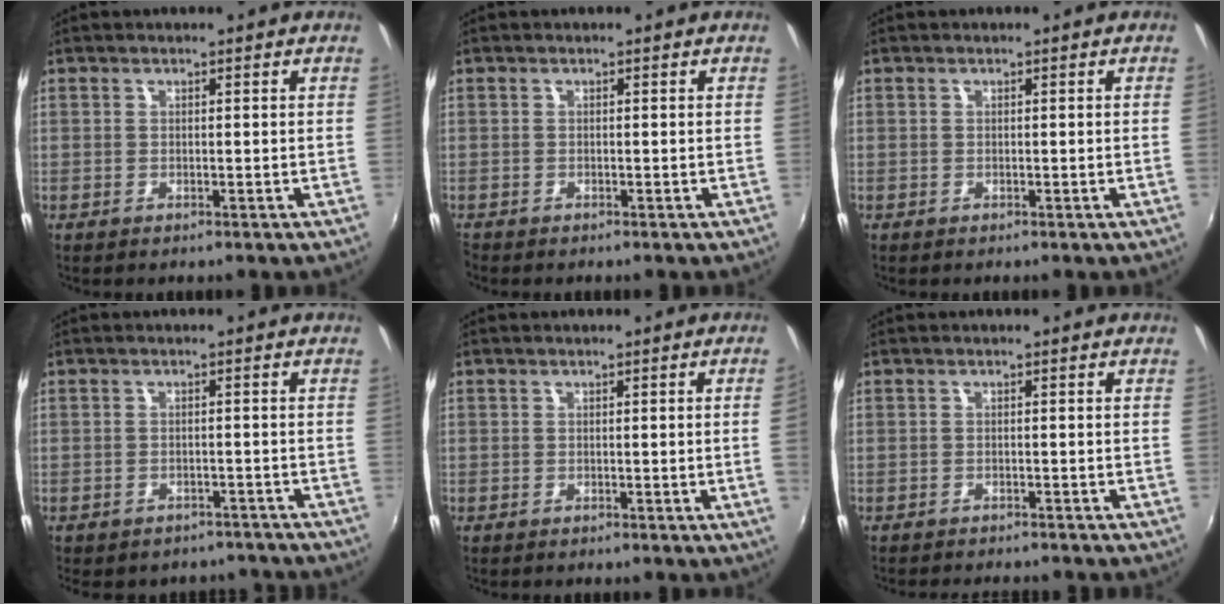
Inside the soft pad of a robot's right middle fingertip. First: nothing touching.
{"total": 0.6, "force": [-0.5, 0.2, 0.0], "torque": [0.000, -0.003, -0.014]}
{"total": 0.0}
{"total": 7.5, "force": [-6.4, 3.3, 1.9], "torque": [-0.044, -0.007, -0.077]}
{"total": 1.7, "force": [-0.1, -1.0, 1.4], "torque": [-0.015, -0.013, 0.000]}
{"total": 3.7, "force": [-3.4, 0.6, 1.1], "torque": [-0.031, -0.016, -0.054]}